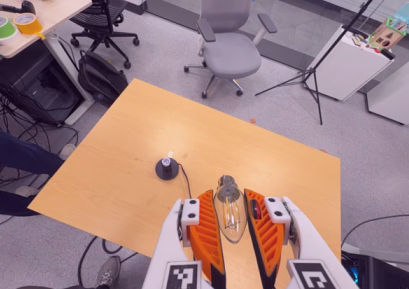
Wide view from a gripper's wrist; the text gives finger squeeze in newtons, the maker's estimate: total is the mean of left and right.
{"total": 12.3, "left": 13.8, "right": 10.9}